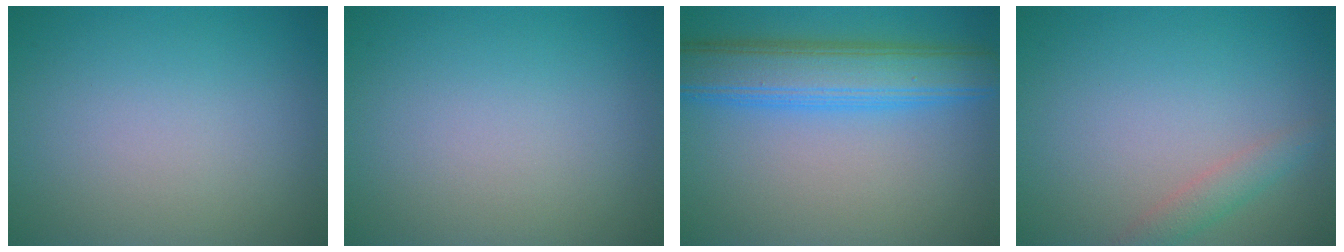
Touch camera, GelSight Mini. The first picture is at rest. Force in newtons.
{"total": 0.0}
{"total": 6.8, "press": 6.8, "slide": 0.3}
{"total": 1.8, "press": 1.8, "slide": 0.1}